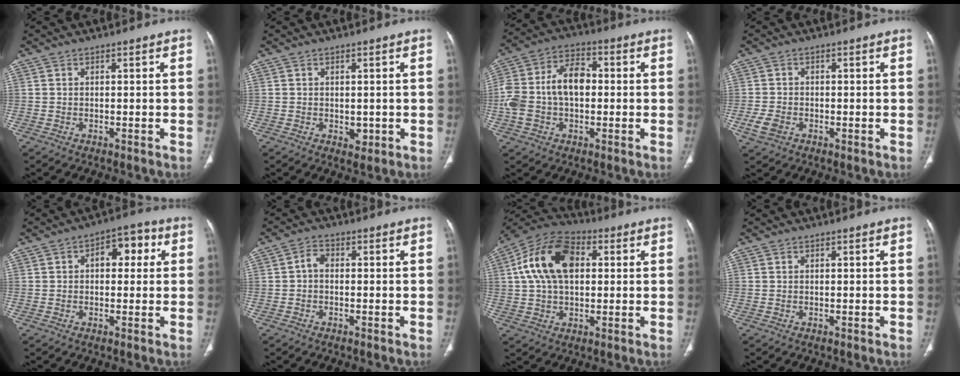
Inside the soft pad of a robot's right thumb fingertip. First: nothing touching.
{"total": 2.1, "force": [-0.2, 1.4, 1.5], "torque": [-0.012, -0.002, 0.004]}
{"total": 13.4, "force": [-0.2, 8.6, 10.3], "torque": [-0.205, 0.039, -0.008]}
{"total": 3.6, "force": [-1.2, 2.7, 2.1], "torque": [-0.043, 0.004, -0.018]}
{"total": 7.1, "force": [1.6, 4.3, 5.4], "torque": [-0.043, 0.021, 0.017]}
{"total": 2.3, "force": [-0.3, 1.5, 1.7], "torque": [-0.026, 0.011, -0.012]}
{"total": 15.2, "force": [2.9, 9.4, 11.5], "torque": [-0.209, 0.023, 0.045]}
{"total": 0.0}